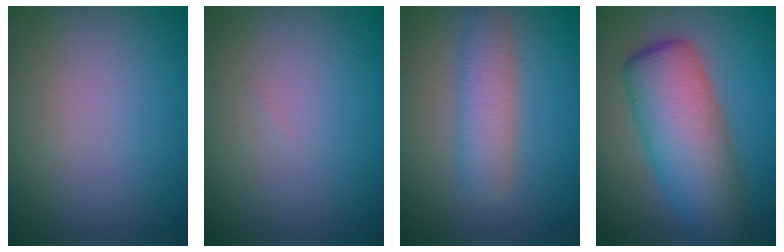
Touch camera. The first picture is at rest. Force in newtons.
{"total": 0.0}
{"total": 3.5, "press": 3.5, "slide": 0.2}
{"total": 8.7, "press": 8.7, "slide": 0.2}